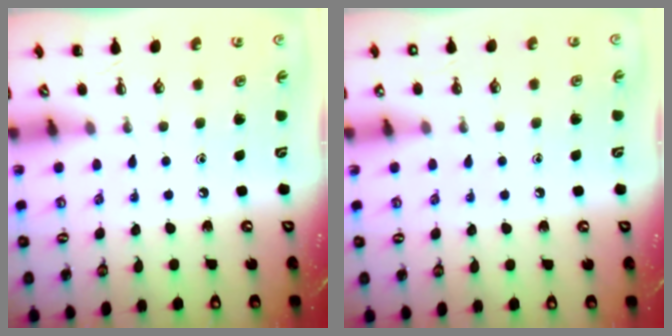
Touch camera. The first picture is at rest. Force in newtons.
{"total": 2.1, "press": 2.0, "slide": 0.6}